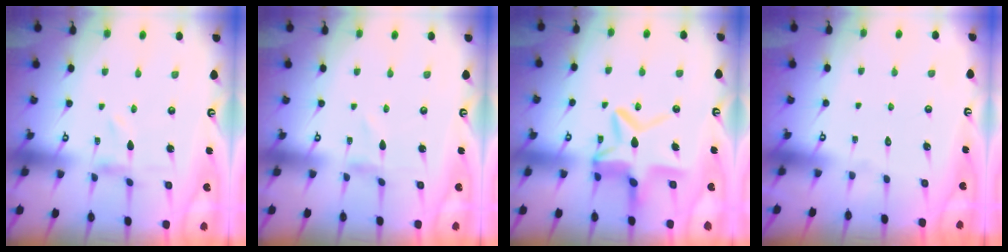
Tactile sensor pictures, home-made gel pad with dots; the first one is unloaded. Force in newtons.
{"total": 1.2, "press": 1.2, "slide": 0.1}
{"total": 12.1, "press": 12.0, "slide": 1.3}
{"total": 1.5, "press": 1.5, "slide": 0.1}